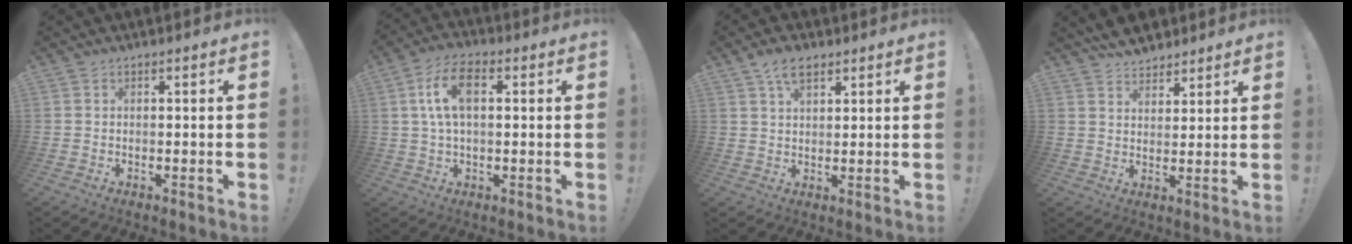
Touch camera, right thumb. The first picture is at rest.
{"total": 9.9, "force": [2.3, 5.1, 8.1], "torque": [-0.156, 0.005, 0.043]}
{"total": 6.2, "force": [3.6, 3.5, 3.7], "torque": [-0.069, -0.006, 0.069]}
{"total": 5.5, "force": [4.8, 2.5, 1.2], "torque": [-0.028, -0.027, 0.091]}